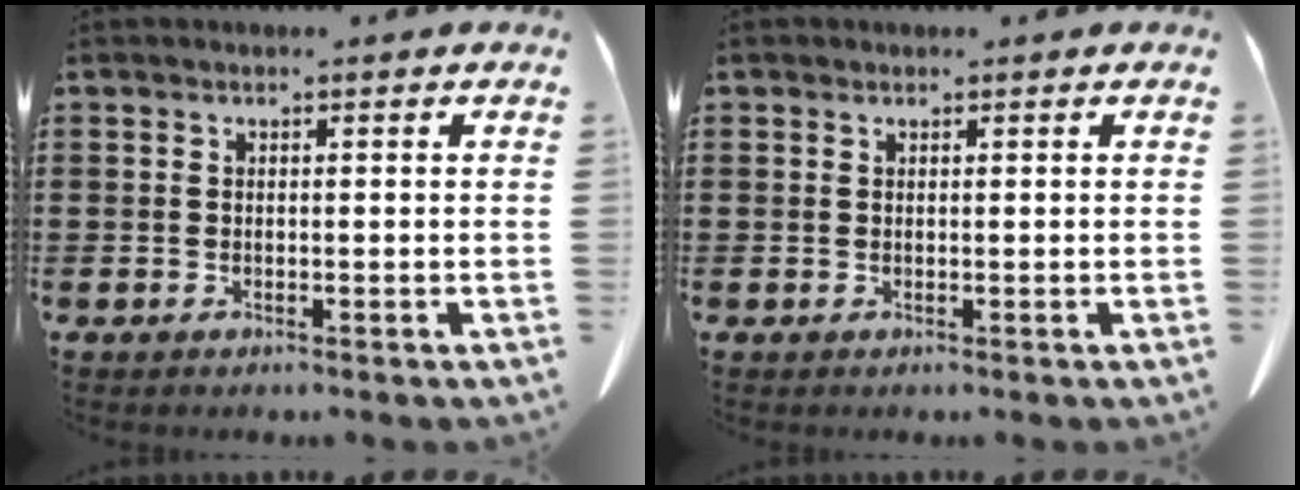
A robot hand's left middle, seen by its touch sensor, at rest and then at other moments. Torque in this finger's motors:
{"motor_torque": [0.07, 0.04, 0.00, 0.00]}